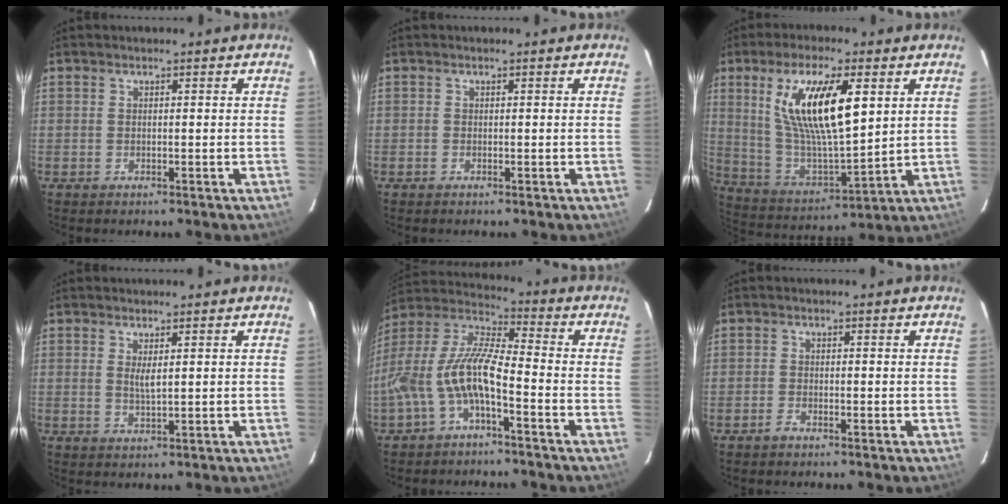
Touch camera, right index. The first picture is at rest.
{"total": 0.0}
{"total": 17.7, "force": [6.0, 5.6, 15.7], "torque": [-0.291, -0.003, 0.122]}
{"total": 2.1, "force": [0.7, 0.5, 2.0], "torque": [-0.036, -0.004, 0.012]}
{"total": 11.7, "force": [-4.5, 2.9, 10.4], "torque": [-0.220, 0.008, -0.089]}
{"total": 1.2, "force": [-1.1, 0.4, 0.5], "torque": [-0.013, -0.001, -0.024]}